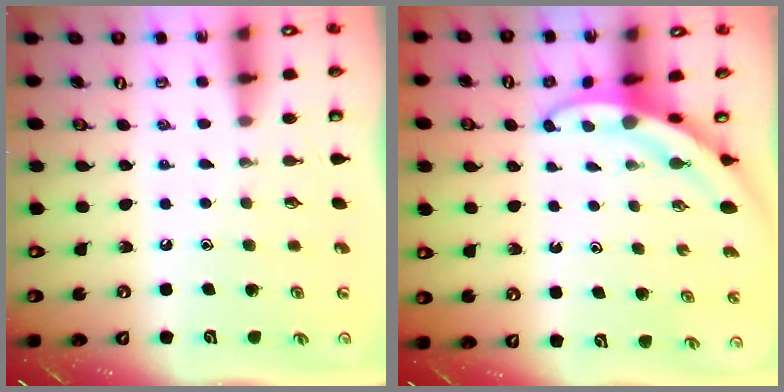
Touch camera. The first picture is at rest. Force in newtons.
{"total": 3.3, "press": 3.3, "slide": 0.3}